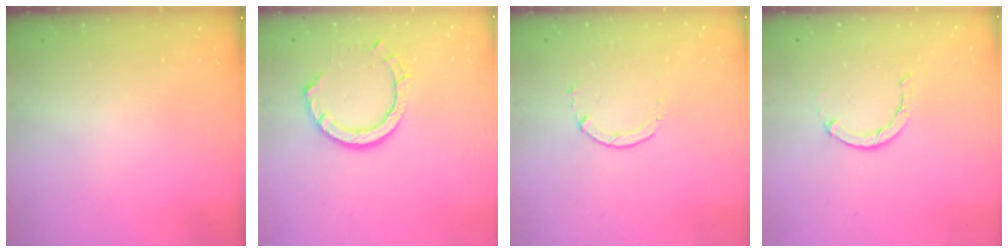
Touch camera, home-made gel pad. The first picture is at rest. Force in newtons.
{"total": 9.4, "press": 9.3, "slide": 0.7}
{"total": 1.7, "press": 1.6, "slide": 0.2}
{"total": 2.1, "press": 2.1, "slide": 0.3}